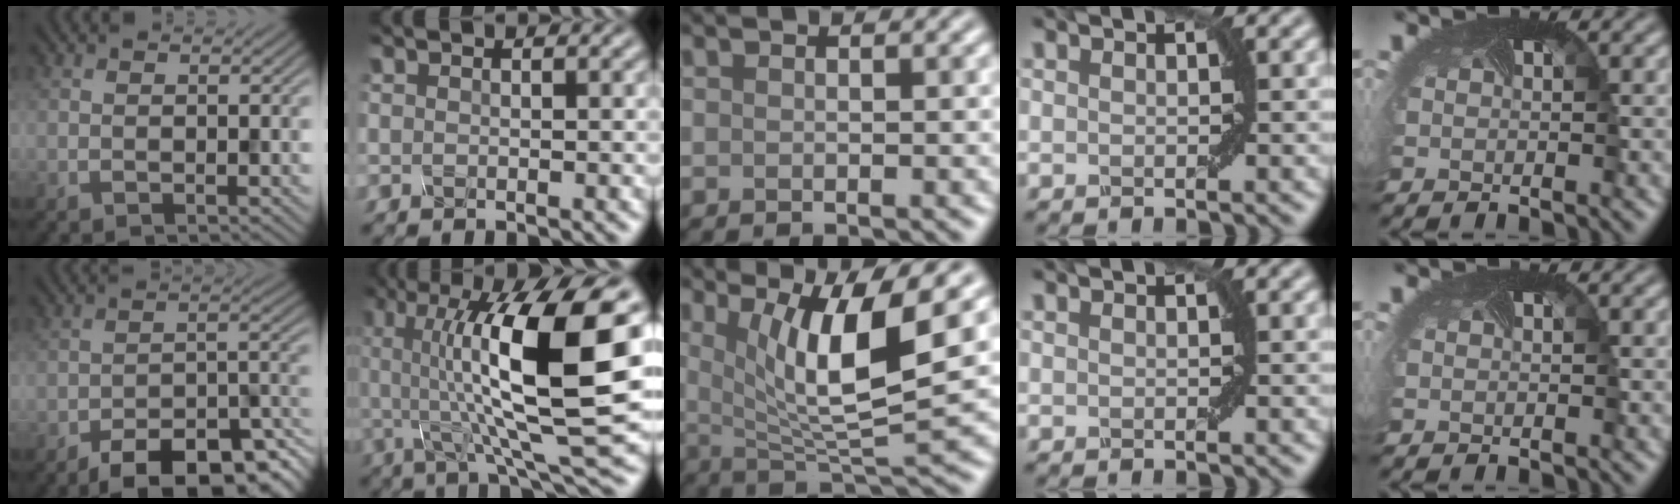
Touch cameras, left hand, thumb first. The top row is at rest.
{"thumb": {"total": 11.0, "force": [-7.8, 4.1, 6.7], "torque": [-0.086, 0.001, -0.124]}, "index": {"total": 14.2, "force": [1.9, 3.5, 13.6], "torque": [-0.228, 0.005, 0.033]}, "middle": {"total": 8.8, "force": [2.6, 2.1, 8.2], "torque": [-0.134, -0.015, 0.051]}}